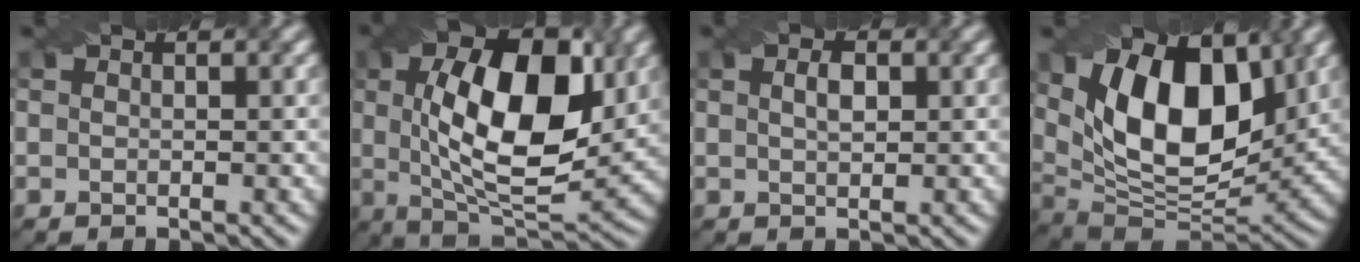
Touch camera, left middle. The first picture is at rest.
{"total": 11.7, "force": [2.0, 5.3, 10.2], "torque": [-0.154, 0.009, 0.029]}
{"total": 1.3, "force": [0.1, 0.6, 1.1], "torque": [-0.021, 0.005, 0.007]}
{"total": 13.4, "force": [4.0, 7.0, 10.6], "torque": [-0.166, 0.005, 0.067]}